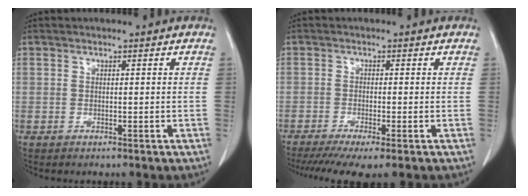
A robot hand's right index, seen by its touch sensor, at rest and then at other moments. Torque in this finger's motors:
{"motor_torque": [1.09, -1.05, 0.44, 0.12]}